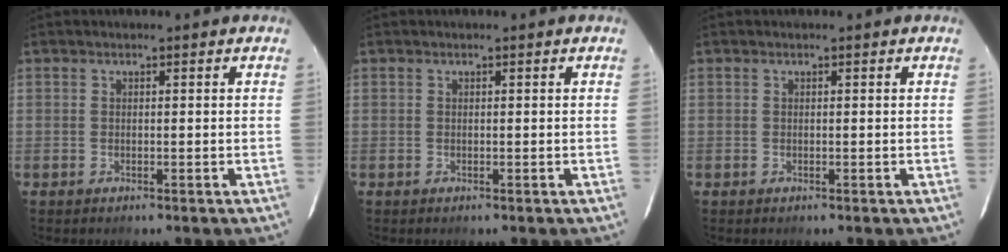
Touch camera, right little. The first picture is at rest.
{"total": 0.0}
{"total": 0.0}